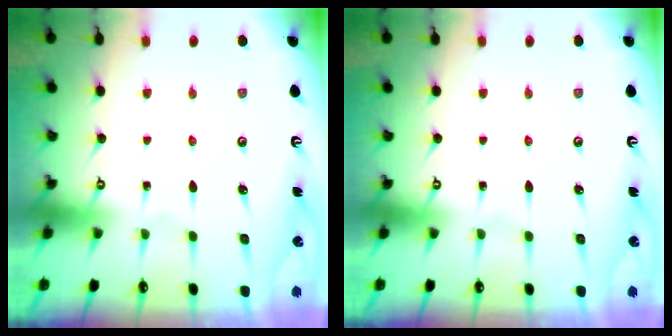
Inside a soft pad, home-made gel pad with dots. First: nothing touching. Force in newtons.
{"total": 0.0}